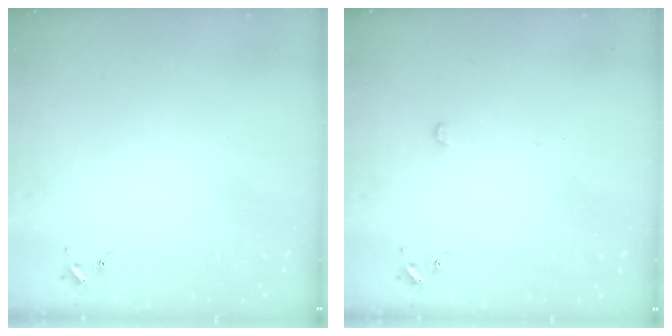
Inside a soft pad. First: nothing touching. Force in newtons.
{"total": 2.8, "press": 2.8, "slide": 0.1}